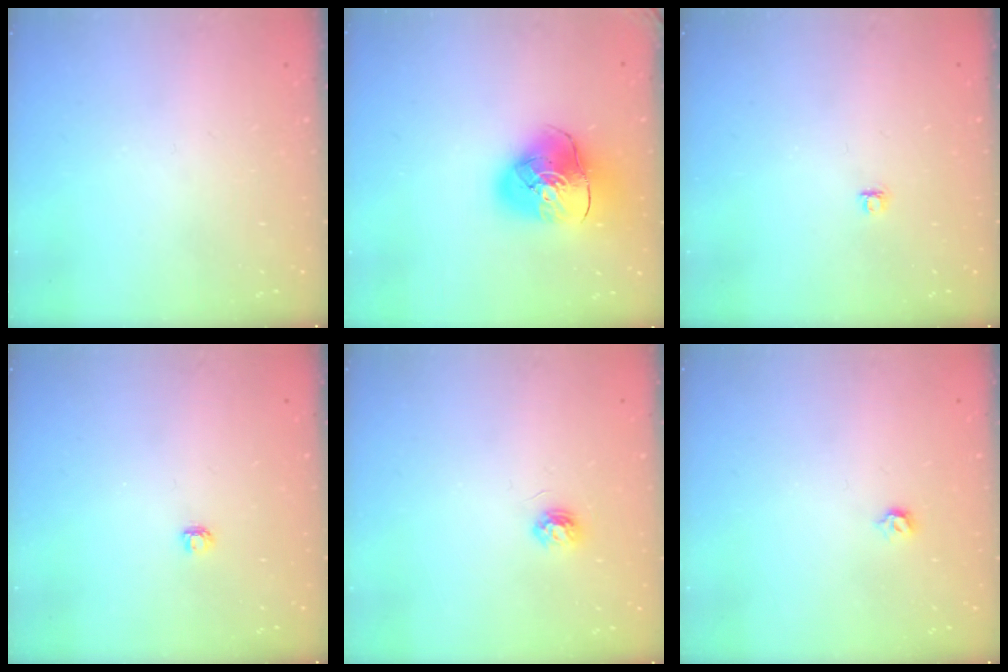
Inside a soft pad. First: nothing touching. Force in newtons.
{"total": 12.9, "press": 12.8, "slide": 1.8}
{"total": 3.8, "press": 3.8, "slide": 0.5}
{"total": 3.2, "press": 3.2, "slide": 0.4}
{"total": 4.5, "press": 4.4, "slide": 0.5}
{"total": 3.1, "press": 3.0, "slide": 0.8}